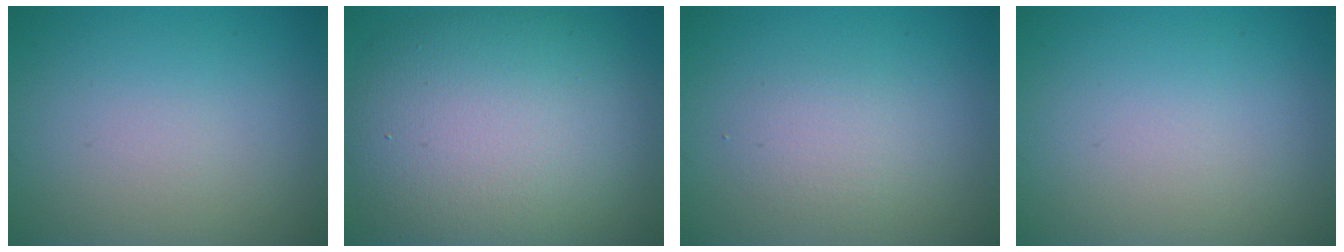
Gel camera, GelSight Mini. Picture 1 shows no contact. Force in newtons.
{"total": 13.1, "press": 13.1, "slide": 0.4}
{"total": 1.8, "press": 1.8, "slide": 0.1}
{"total": 0.0}